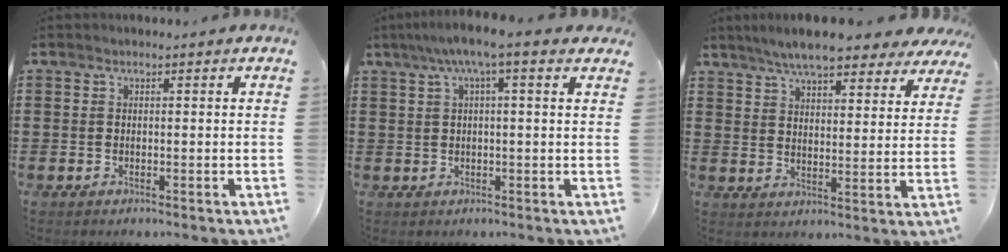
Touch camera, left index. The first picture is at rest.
{"total": 5.2, "force": [2.8, 0.2, 4.3], "torque": [-0.090, 0.004, 0.048]}
{"total": 7.5, "force": [6.8, 0.8, 3.1], "torque": [-0.077, -0.022, 0.120]}